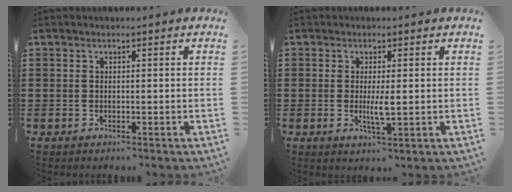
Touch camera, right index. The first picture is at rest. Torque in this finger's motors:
{"motor_torque": [0.98, 0.44, 0.15, 0.07]}